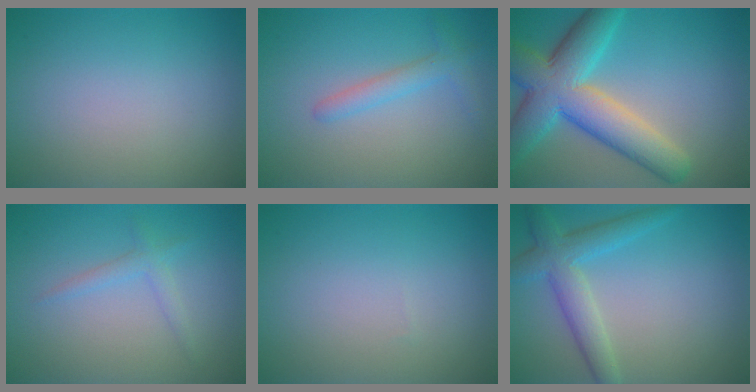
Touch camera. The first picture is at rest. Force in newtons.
{"total": 2.1, "press": 2.1, "slide": 0.0}
{"total": 9.5, "press": 9.5, "slide": 0.3}
{"total": 1.4, "press": 1.4, "slide": 0.0}
{"total": 0.0}
{"total": 3.4, "press": 3.4, "slide": 0.1}